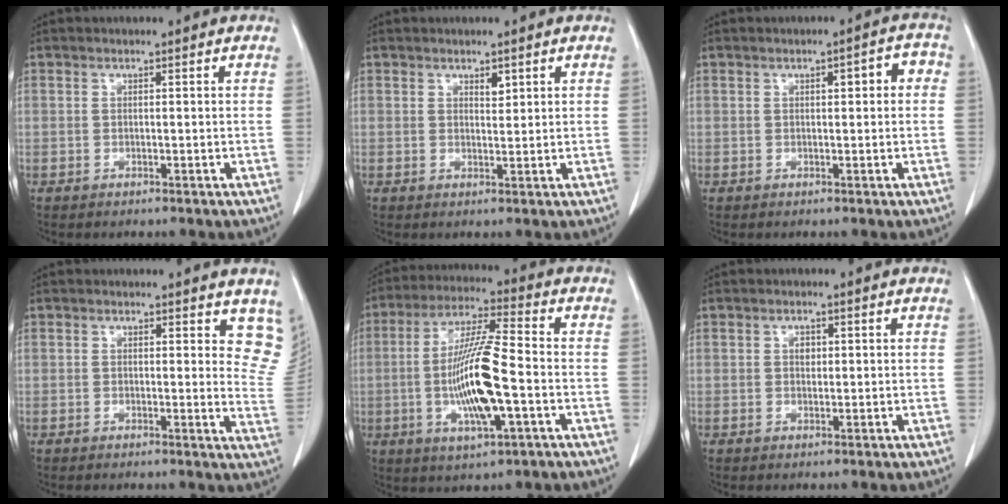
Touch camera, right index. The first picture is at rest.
{"total": 1.3, "force": [0.9, 0.6, 0.8], "torque": [-0.011, -0.005, 0.014]}
{"total": 3.3, "force": [0.4, 1.1, 3.0], "torque": [-0.037, 0.019, 0.002]}
{"total": 6.7, "force": [5.5, 2.6, 2.7], "torque": [-0.008, -0.024, 0.036]}
{"total": 13.7, "force": [-2.6, 1.6, 13.3], "torque": [-0.260, -0.003, -0.045]}
{"total": 1.3, "force": [0.3, 0.9, 0.9], "torque": [-0.013, 0.001, 0.005]}